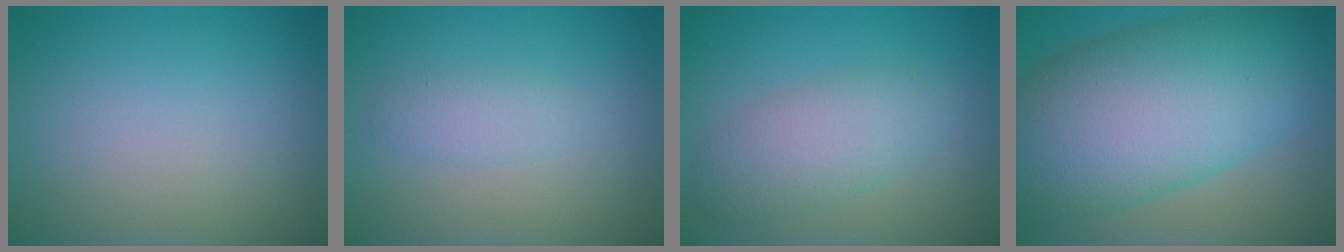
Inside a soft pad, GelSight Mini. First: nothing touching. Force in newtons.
{"total": 1.6, "press": 1.6, "slide": 0.1}
{"total": 3.9, "press": 3.9, "slide": 0.1}
{"total": 14.0, "press": 14.0, "slide": 0.1}